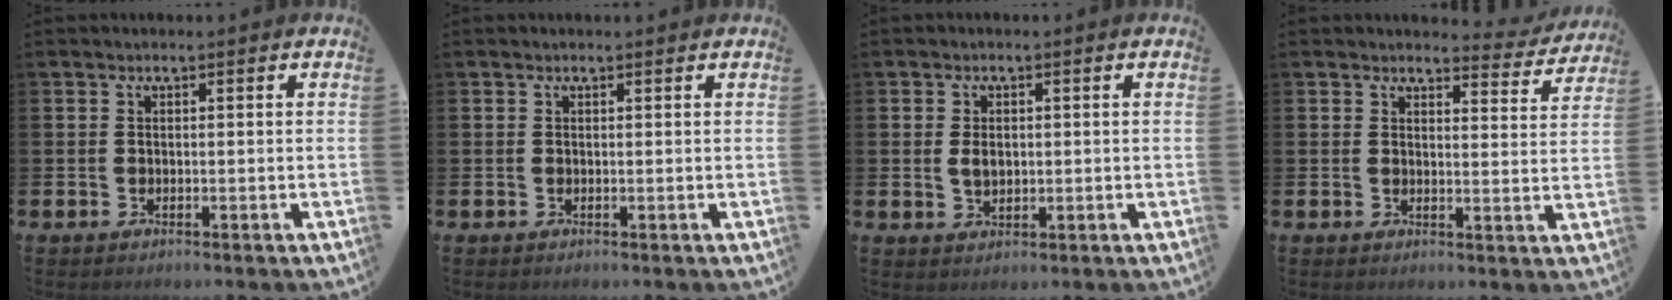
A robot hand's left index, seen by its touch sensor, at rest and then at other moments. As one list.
[{"total": 0.0}, {"total": 2.4, "force": [0.3, 1.6, 1.7], "torque": [-0.016, -0.001, 0.001]}, {"total": 3.1, "force": [3.0, 0.7, 0.4], "torque": [0.008, -0.027, 0.046]}]